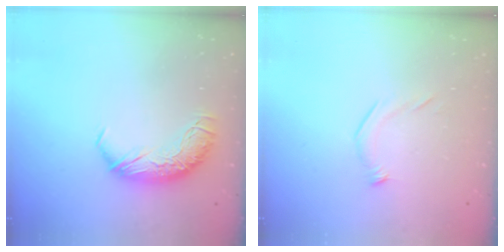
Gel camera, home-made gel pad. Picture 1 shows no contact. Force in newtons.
{"total": 7.7, "press": 7.6, "slide": 0.6}